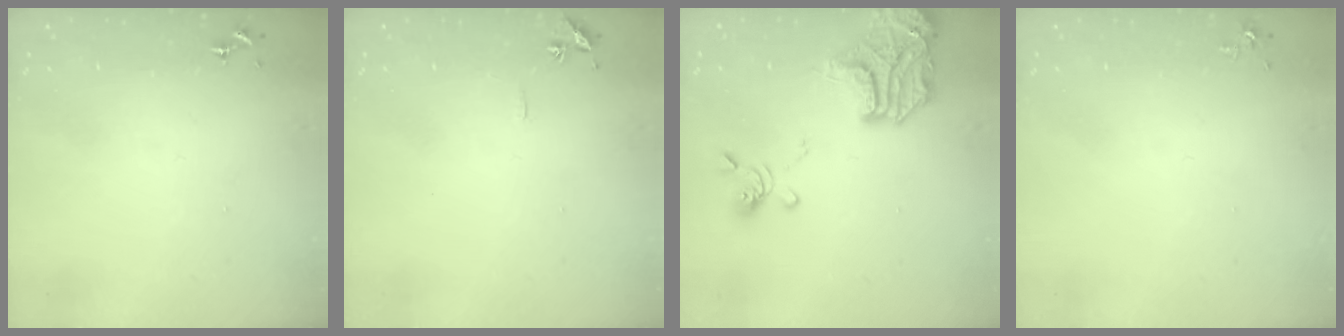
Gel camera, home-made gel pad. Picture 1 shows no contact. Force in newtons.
{"total": 4.8, "press": 4.8, "slide": 0.5}
{"total": 19.3, "press": 19.0, "slide": 3.0}
{"total": 3.6, "press": 3.6, "slide": 0.5}